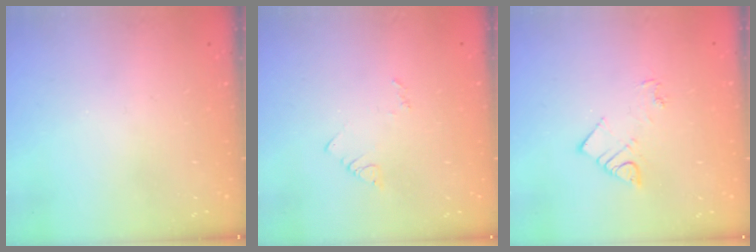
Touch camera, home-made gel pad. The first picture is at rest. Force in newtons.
{"total": 3.7, "press": 3.7, "slide": 0.3}
{"total": 5.0, "press": 5.0, "slide": 0.2}